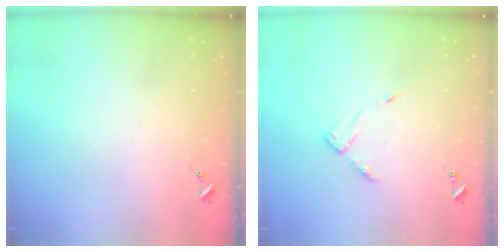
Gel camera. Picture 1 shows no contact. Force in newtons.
{"total": 4.9, "press": 4.8, "slide": 0.6}